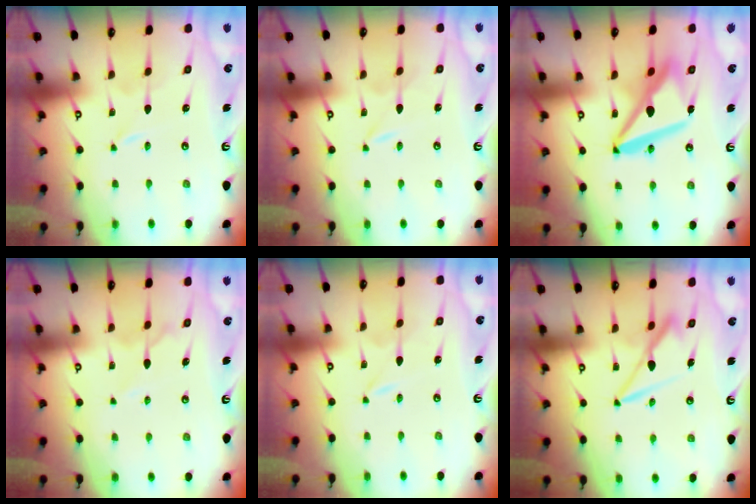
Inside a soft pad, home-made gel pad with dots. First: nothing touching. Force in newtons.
{"total": 0.0}
{"total": 14.9, "press": 14.7, "slide": 1.9}
{"total": 5.9, "press": 5.8, "slide": 0.8}
{"total": 0.0}
{"total": 7.7, "press": 7.7, "slide": 0.9}